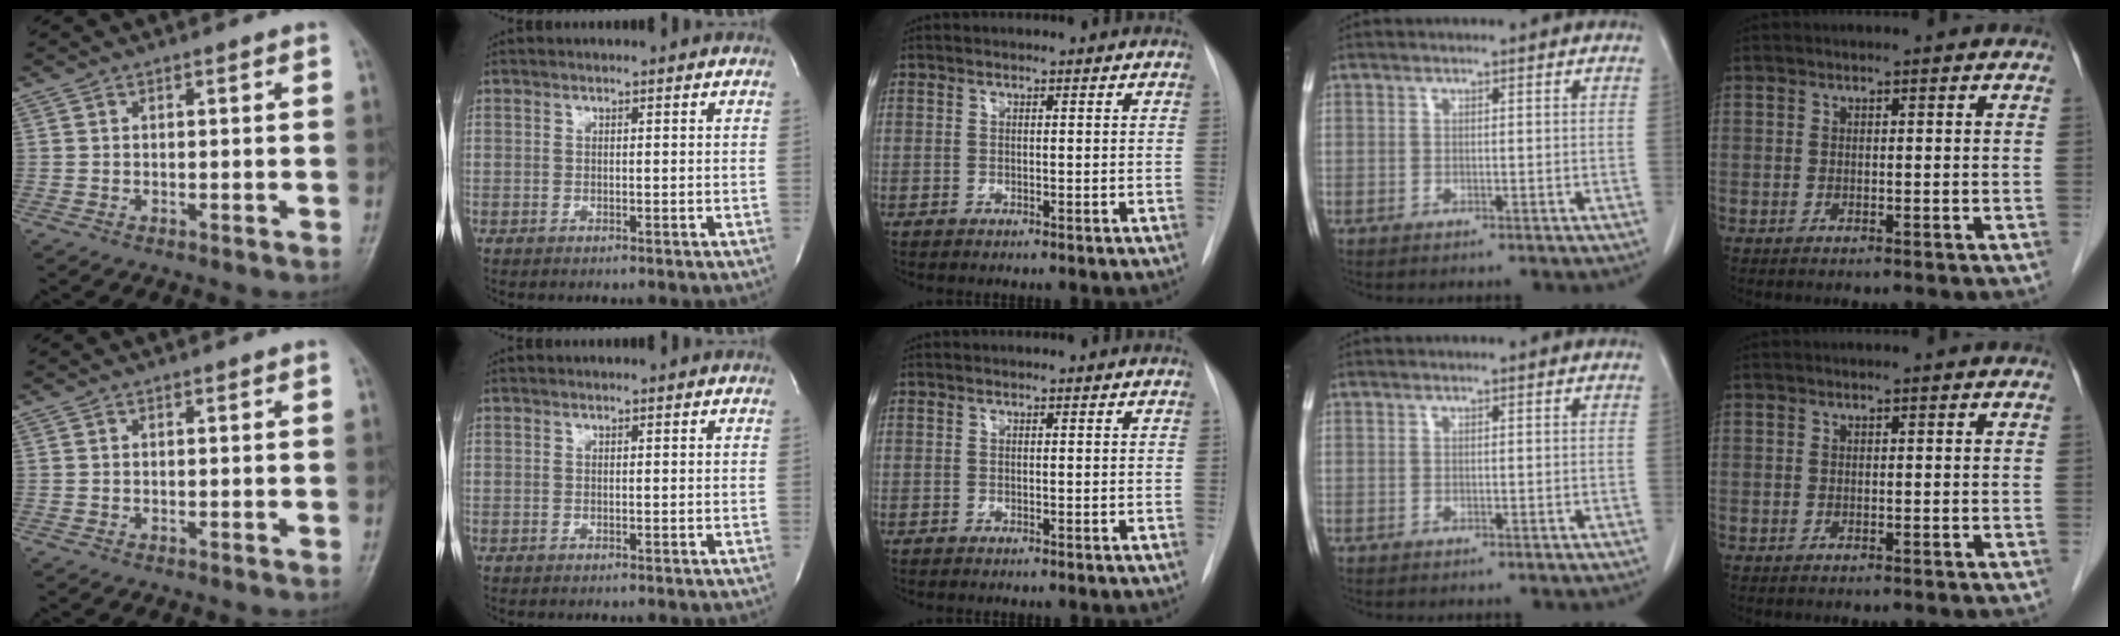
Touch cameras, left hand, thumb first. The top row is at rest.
{}